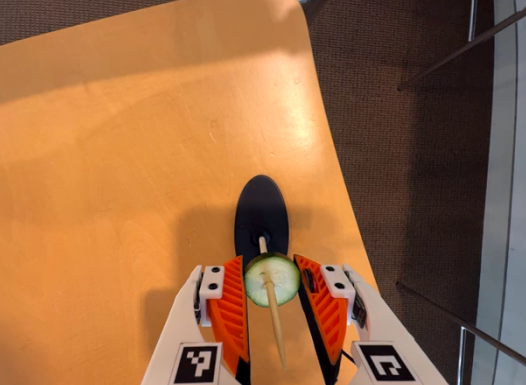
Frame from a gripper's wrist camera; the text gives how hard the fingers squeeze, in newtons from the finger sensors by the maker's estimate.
{"total": 8.7, "left": 8.2, "right": 9.1}